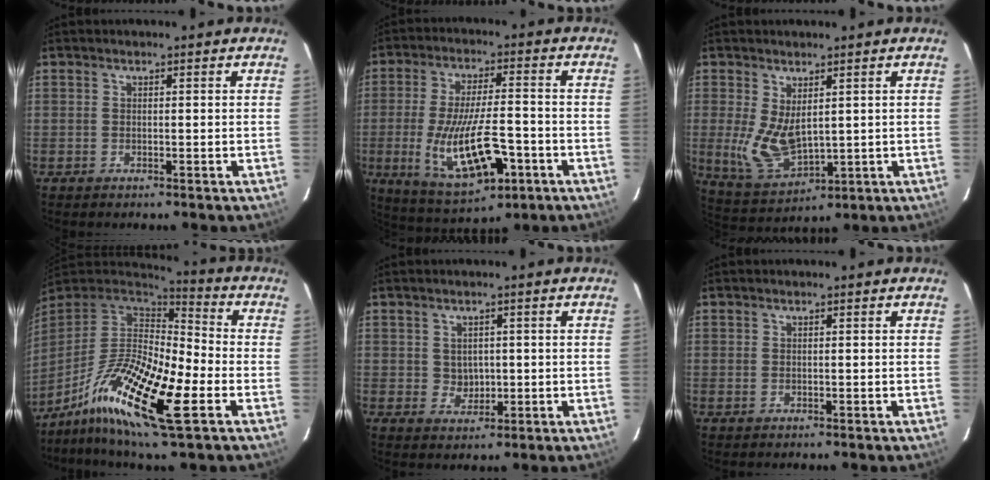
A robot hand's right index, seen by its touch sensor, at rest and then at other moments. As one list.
[{"total": 16.4, "force": [-5.5, 5.9, 14.2], "torque": [-0.287, -0.026, -0.077]}, {"total": 8.6, "force": [1.1, 4.6, 7.2], "torque": [-0.146, -0.016, 0.040]}, {"total": 19.6, "force": [-9.5, 4.6, 16.5], "torque": [-0.328, -0.031, -0.186]}, {"total": 2.9, "force": [0.3, 2.7, 1.0], "torque": [-0.013, 0.007, 0.011]}, {"total": 0.0}]